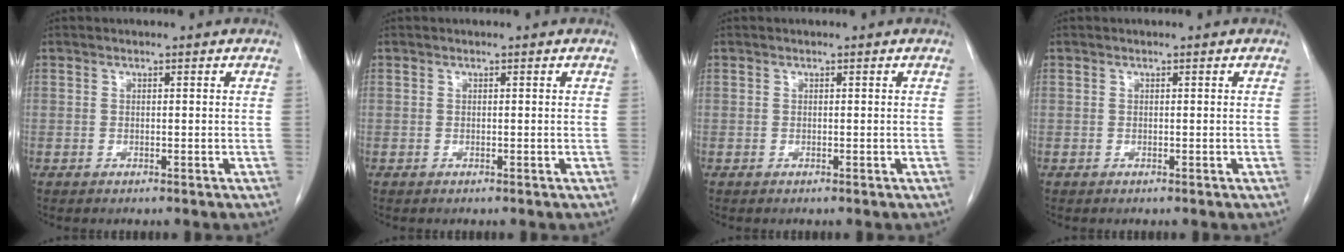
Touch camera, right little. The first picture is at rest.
{"total": 0.0}
{"total": 0.0}
{"total": 0.0}